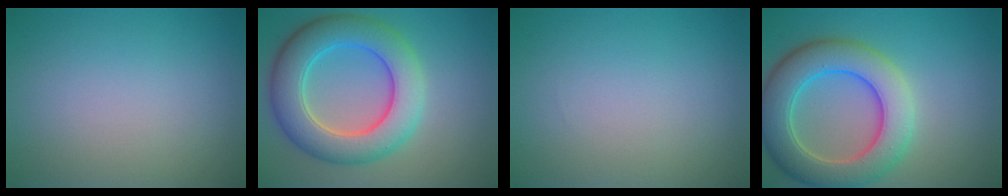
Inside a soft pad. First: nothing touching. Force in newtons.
{"total": 8.4, "press": 8.4, "slide": 0.5}
{"total": 0.0}
{"total": 8.3, "press": 8.3, "slide": 0.3}